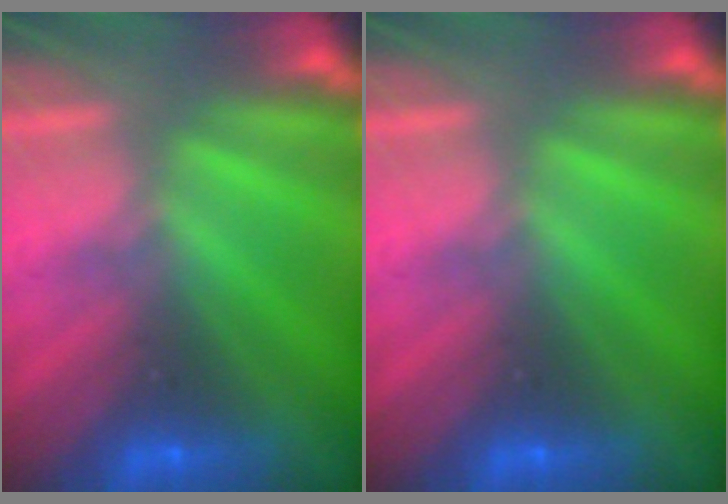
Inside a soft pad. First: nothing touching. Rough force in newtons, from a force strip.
{"total": 0.0}